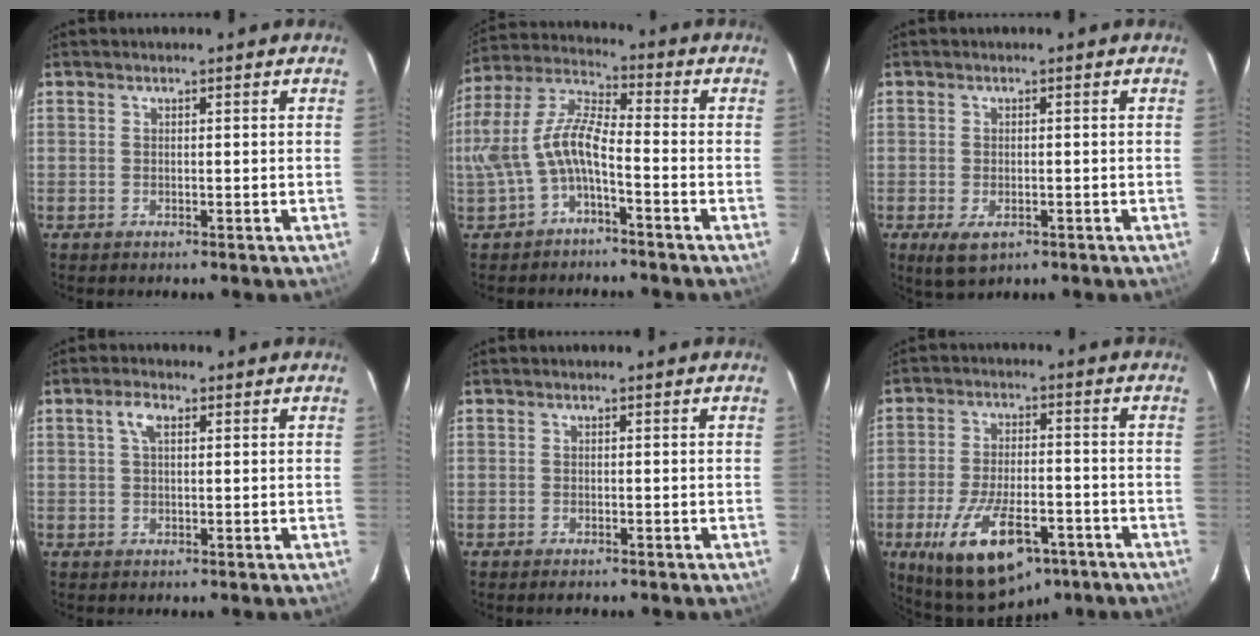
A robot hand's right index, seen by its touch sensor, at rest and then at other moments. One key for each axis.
{"total": 10.8, "fx": -3.6, "fy": 3.7, "fz": 9.5, "tx": -0.216, "ty": 0.014, "tz": -0.068}
{"total": 4.8, "fx": -2.3, "fy": 2.6, "fz": 3.4, "tx": -0.071, "ty": -0.016, "tz": -0.033}
{"total": 3.1, "fx": 1.1, "fy": 1.4, "fz": 2.5, "tx": -0.048, "ty": 0.010, "tz": 0.021}
{"total": 1.5, "fx": -1.2, "fy": 0.5, "fz": 0.8, "tx": -0.017, "ty": -0.003, "tz": -0.021}
{"total": 17.0, "fx": -9.1, "fy": 7.5, "fz": 12.3, "tx": -0.234, "ty": -0.023, "tz": -0.136}